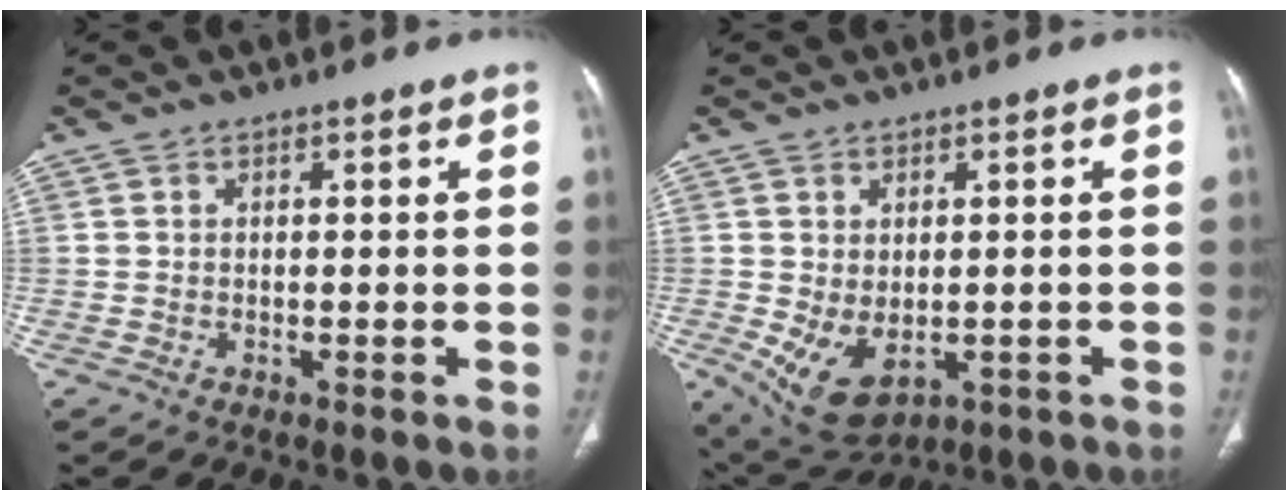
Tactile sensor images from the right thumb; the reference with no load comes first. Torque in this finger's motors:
{"motor_torque": [-0.29, 0.54, 0.60, 0.64, 0.24]}